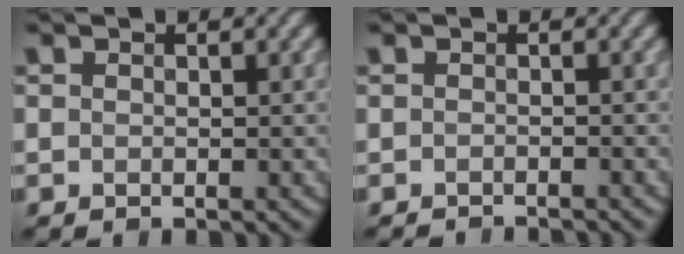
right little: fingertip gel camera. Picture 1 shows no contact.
{"total": 1.8, "force": [-1.7, 0.1, 0.5], "torque": [0.005, -0.016, -0.028]}